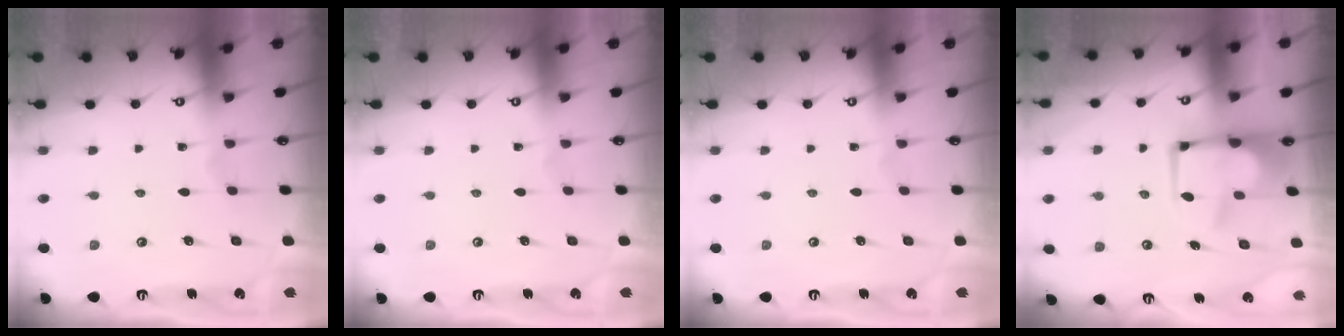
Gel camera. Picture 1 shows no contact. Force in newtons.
{"total": 0.0}
{"total": 0.0}
{"total": 9.7, "press": 9.7, "slide": 1.0}